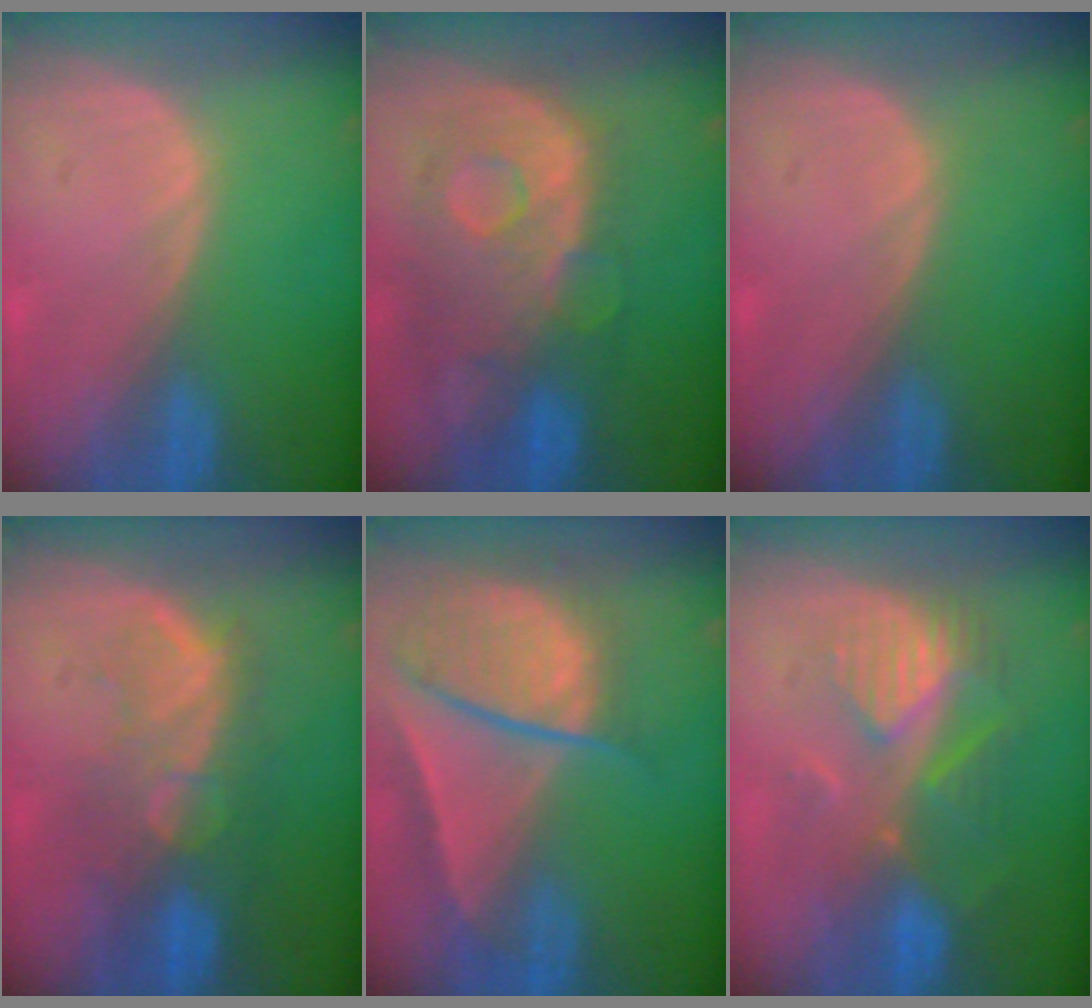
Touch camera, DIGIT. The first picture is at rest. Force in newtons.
{"total": 11.2, "press": 9.7, "slide": 5.5}
{"total": 0.0}
{"total": 10.0, "press": 8.6, "slide": 5.1}
{"total": 10.1, "press": 8.3, "slide": 5.7}
{"total": 8.6, "press": 8.1, "slide": 3.1}